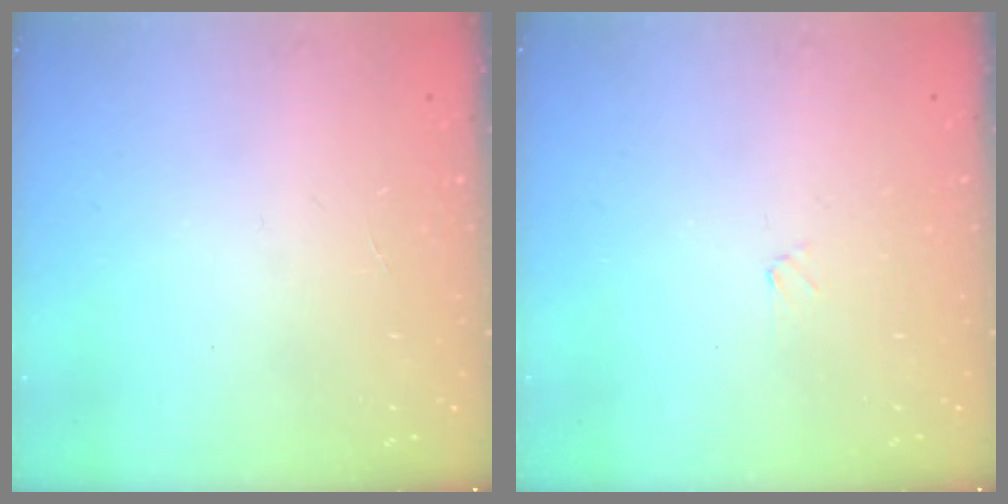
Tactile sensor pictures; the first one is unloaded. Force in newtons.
{"total": 0.9, "press": 0.9, "slide": 0.2}